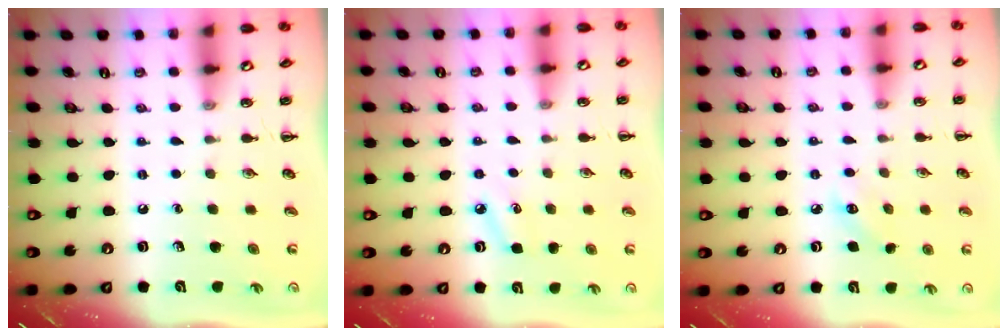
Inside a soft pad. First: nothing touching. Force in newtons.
{"total": 5.2, "press": 5.0, "slide": 1.4}
{"total": 4.2, "press": 4.1, "slide": 1.1}